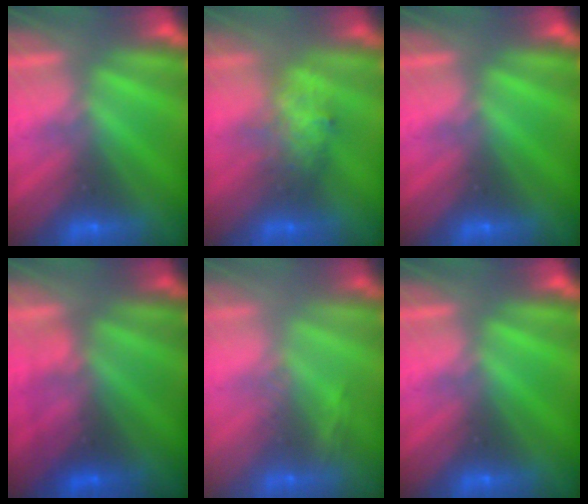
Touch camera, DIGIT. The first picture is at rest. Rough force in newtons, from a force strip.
{"total": 2.7}
{"total": 0.0}
{"total": 3.6}
{"total": 2.8}
{"total": 0.0}